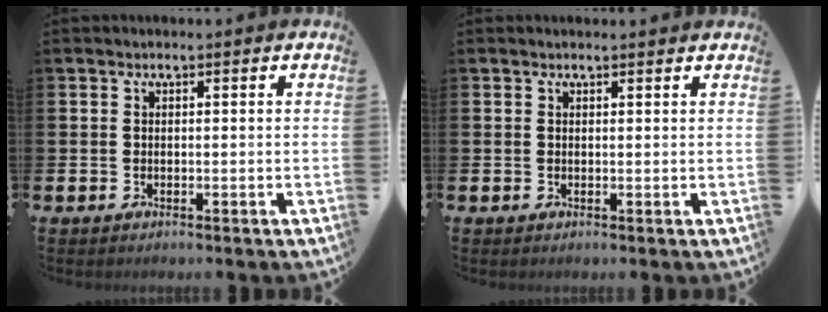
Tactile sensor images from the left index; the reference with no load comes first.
{"total": 0.6, "force": [0.6, 0.0, 0.1], "torque": [0.003, -0.001, 0.010]}